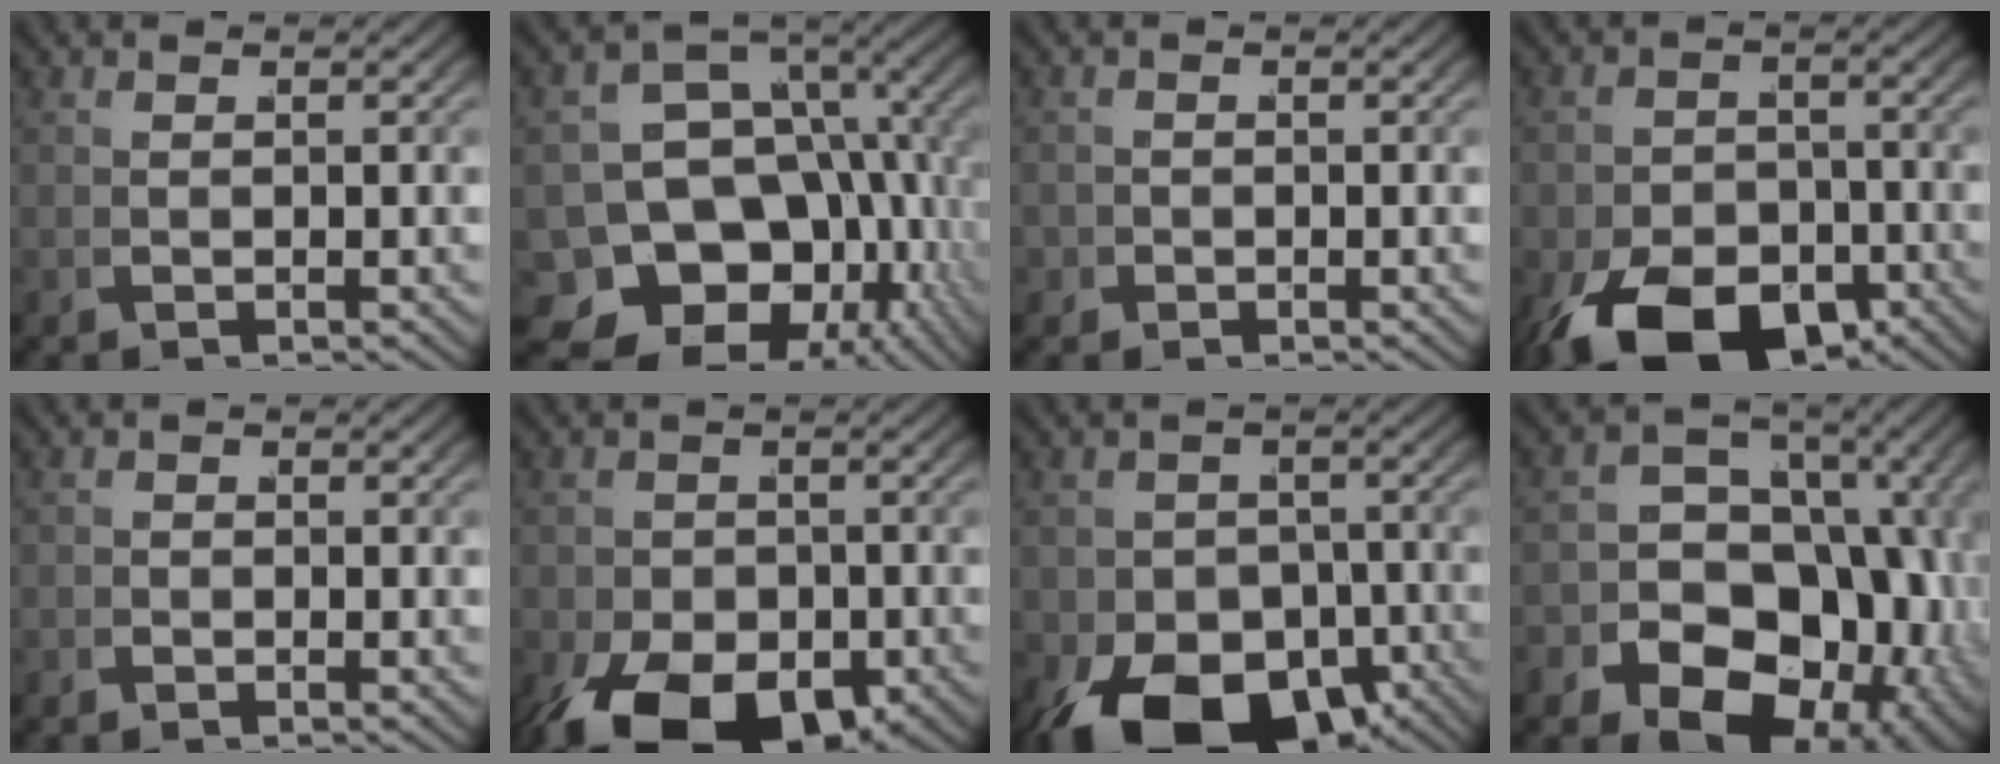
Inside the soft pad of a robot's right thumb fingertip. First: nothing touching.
{"total": 17.1, "force": [-5.1, 12.3, 10.7], "torque": [-0.196, -0.066, -0.064]}
{"total": 1.6, "force": [-0.8, 1.4, 0.3], "torque": [-0.009, -0.006, -0.011]}
{"total": 10.6, "force": [-5.7, 5.9, 6.8], "torque": [-0.107, -0.040, -0.074]}
{"total": 0.7, "force": [-0.6, 0.3, -0.2], "torque": [0.011, 0.006, -0.020]}
{"total": 12.6, "force": [-5.5, 7.4, 8.6], "torque": [-0.153, -0.053, -0.060]}
{"total": 15.0, "force": [-7.0, 9.2, 9.5], "torque": [-0.164, -0.070, -0.076]}
{"total": 18.7, "force": [-3.7, 14.0, 11.8], "torque": [-0.185, -0.056, -0.054]}